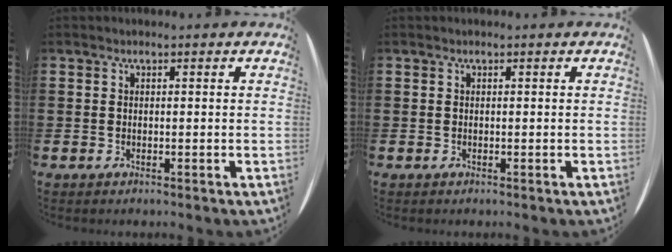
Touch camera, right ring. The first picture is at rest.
{"total": 0.0}